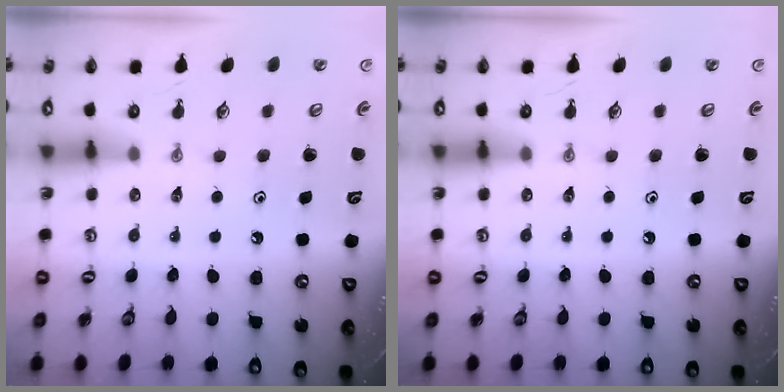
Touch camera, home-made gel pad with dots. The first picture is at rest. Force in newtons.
{"total": 0.0}